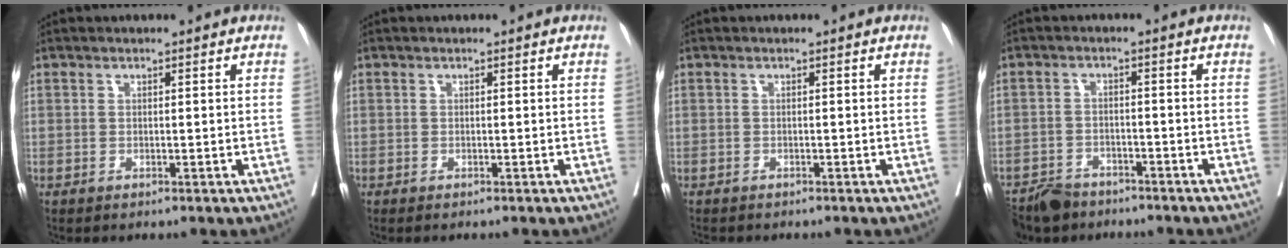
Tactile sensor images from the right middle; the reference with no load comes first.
{"total": 1.1, "force": [-1.0, 0.1, 0.5], "torque": [-0.005, -0.002, -0.015]}
{"total": 2.6, "force": [-2.3, 0.6, 0.9], "torque": [-0.024, -0.008, -0.033]}
{"total": 6.3, "force": [-5.6, 2.6, 1.2], "torque": [-0.018, -0.009, -0.096]}